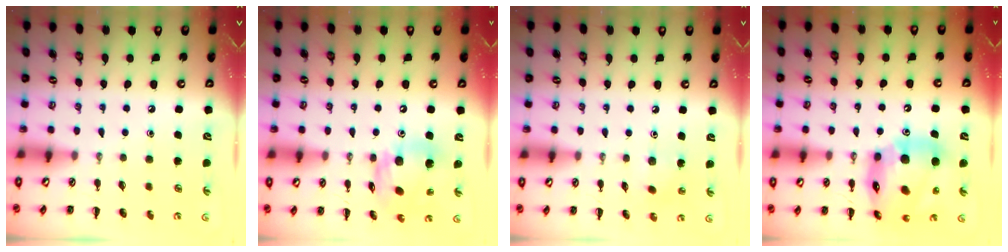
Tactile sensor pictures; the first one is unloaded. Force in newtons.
{"total": 14.4, "press": 14.3, "slide": 2.2}
{"total": 2.5, "press": 2.4, "slide": 0.7}
{"total": 17.4, "press": 16.7, "slide": 5.1}